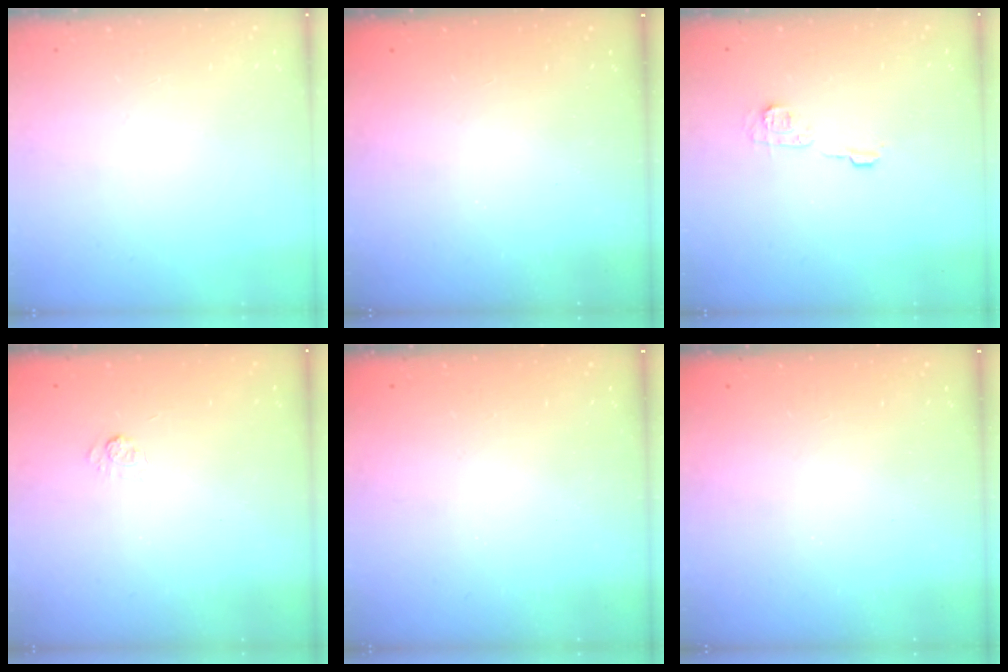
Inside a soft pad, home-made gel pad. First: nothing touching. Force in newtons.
{"total": 2.4, "press": 2.3, "slide": 0.8}
{"total": 6.4, "press": 6.4, "slide": 0.5}
{"total": 2.2, "press": 1.6, "slide": 1.4}
{"total": 2.4, "press": 2.3, "slide": 0.8}
{"total": 2.4, "press": 2.3, "slide": 0.8}